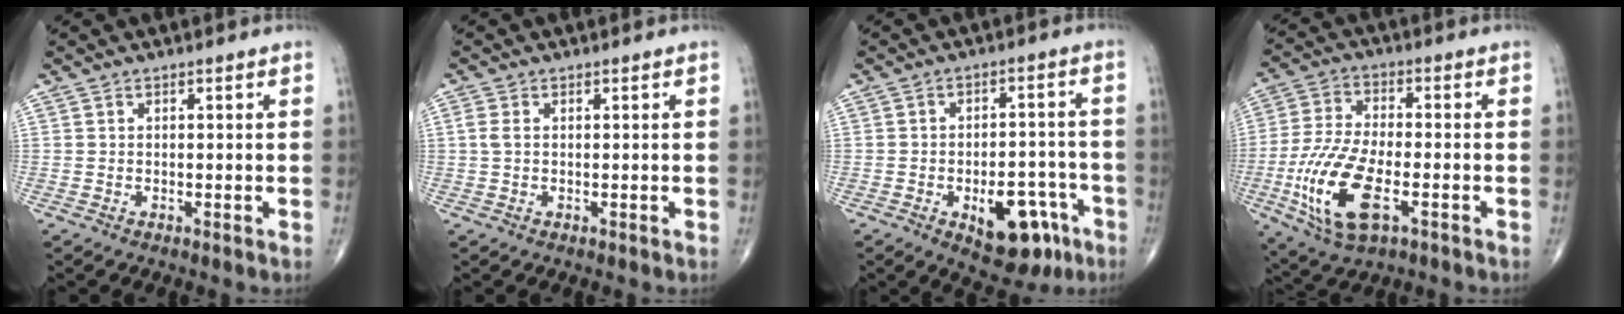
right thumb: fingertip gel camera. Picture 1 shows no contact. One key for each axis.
{"total": 1.6, "fx": 0.2, "fy": 0.9, "fz": 1.4, "tx": -0.038, "ty": 0.004, "tz": 0.005}
{"total": 14.6, "fx": -6.6, "fy": 7.7, "fz": 10.5, "tx": -0.104, "ty": 0.044, "tz": -0.080}
{"total": 15.7, "fx": -5.0, "fy": 7.0, "fz": 13.2, "tx": -0.277, "ty": 0.007, "tz": -0.088}